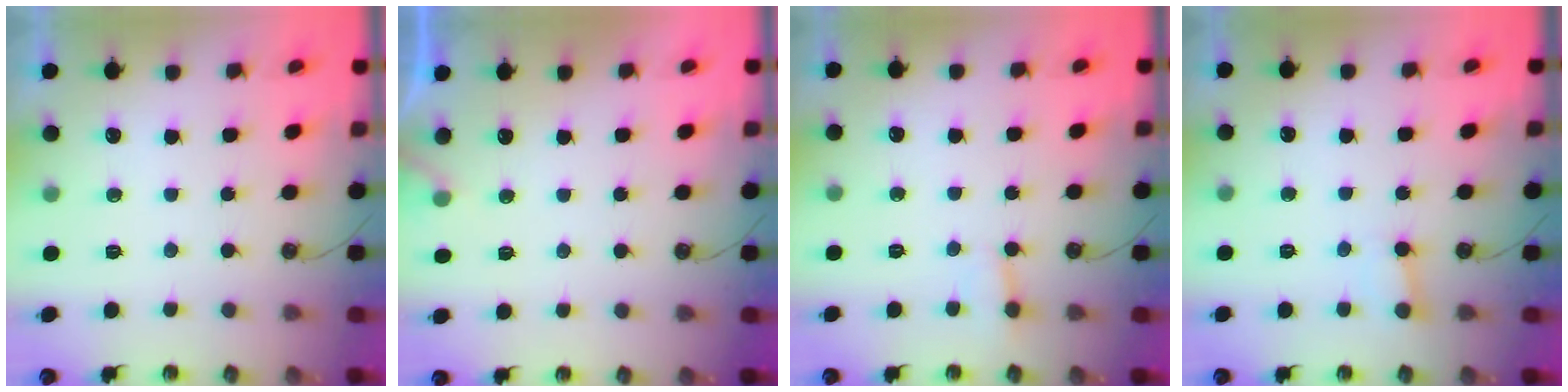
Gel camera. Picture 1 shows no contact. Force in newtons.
{"total": 4.5, "press": 4.5, "slide": 0.4}
{"total": 2.8, "press": 2.8, "slide": 0.3}
{"total": 2.5, "press": 2.5, "slide": 0.2}